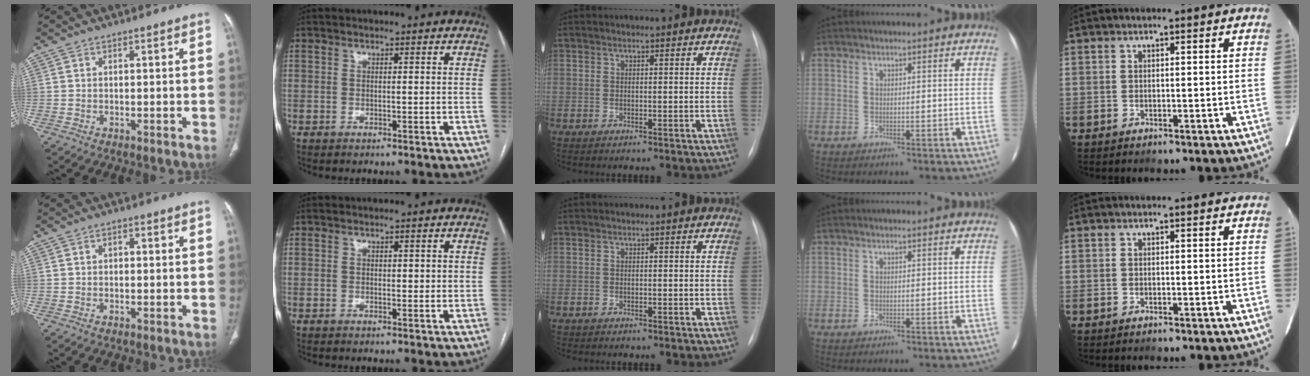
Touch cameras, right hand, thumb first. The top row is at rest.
{"thumb": {"total": 1.2, "force": [0.2, 0.8, 0.8], "torque": [-0.009, 0.005, 0.001]}, "index": {"total": 1.4, "force": [0.5, 0.7, 1.1], "torque": [-0.011, -0.001, 0.006]}}